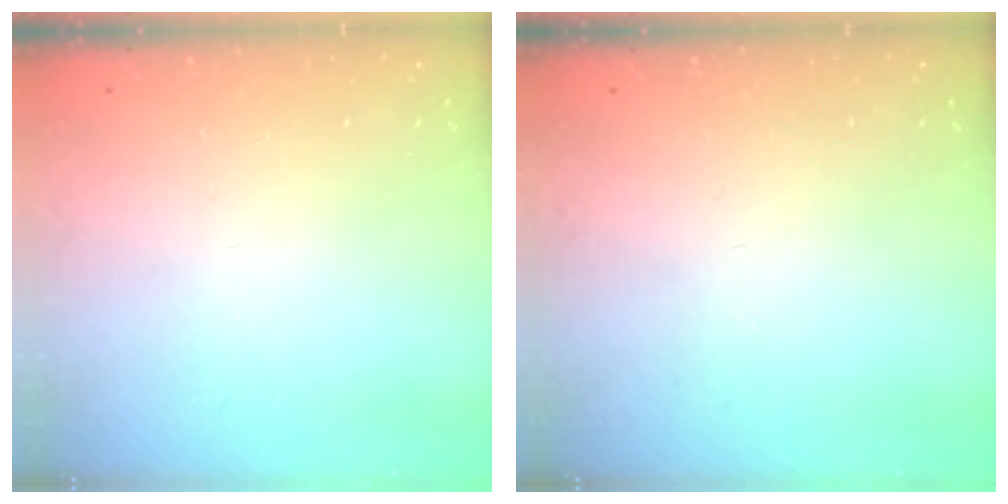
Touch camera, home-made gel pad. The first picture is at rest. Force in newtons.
{"total": 0.0}